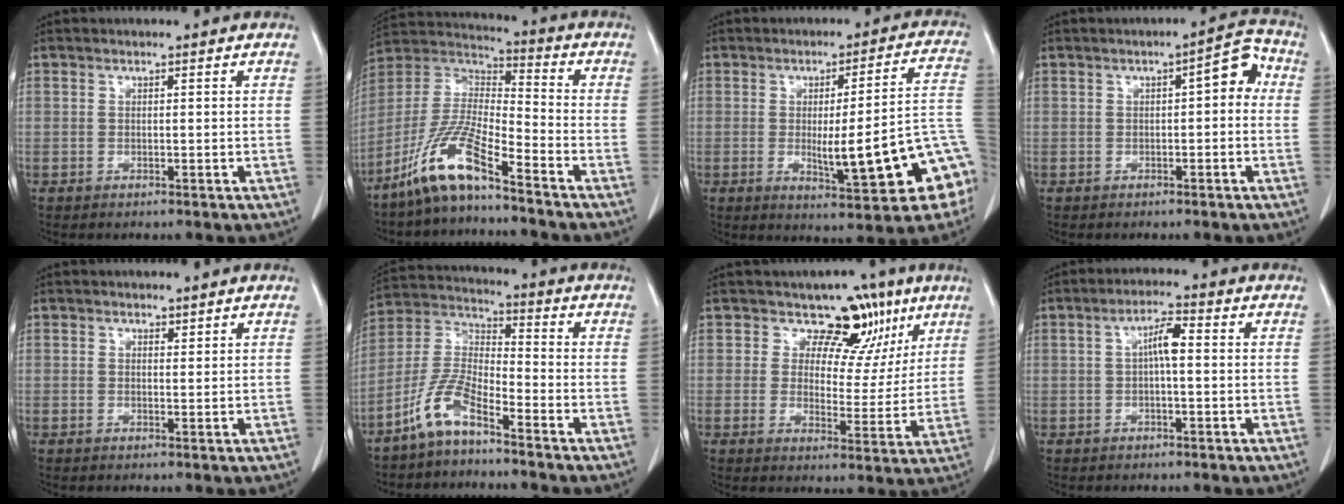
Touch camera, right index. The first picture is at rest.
{"total": 11.9, "force": [-8.4, 1.2, 8.3], "torque": [-0.181, -0.002, -0.168]}
{"total": 16.1, "force": [-4.2, 1.9, 15.5], "torque": [-0.143, 0.020, -0.041]}
{"total": 4.8, "force": [0.5, 1.8, 4.5], "torque": [-0.055, 0.028, 0.002]}
{"total": 5.5, "force": [5.0, 1.4, 1.9], "torque": [-0.028, -0.013, 0.089]}
{"total": 8.2, "force": [-5.9, 1.8, 5.5], "torque": [-0.132, -0.001, -0.128]}
{"total": 8.1, "force": [5.6, 5.4, 2.2], "torque": [-0.008, -0.009, 0.063]}
{"total": 3.9, "force": [0.3, 0.7, 3.8], "torque": [-0.068, 0.010, 0.002]}